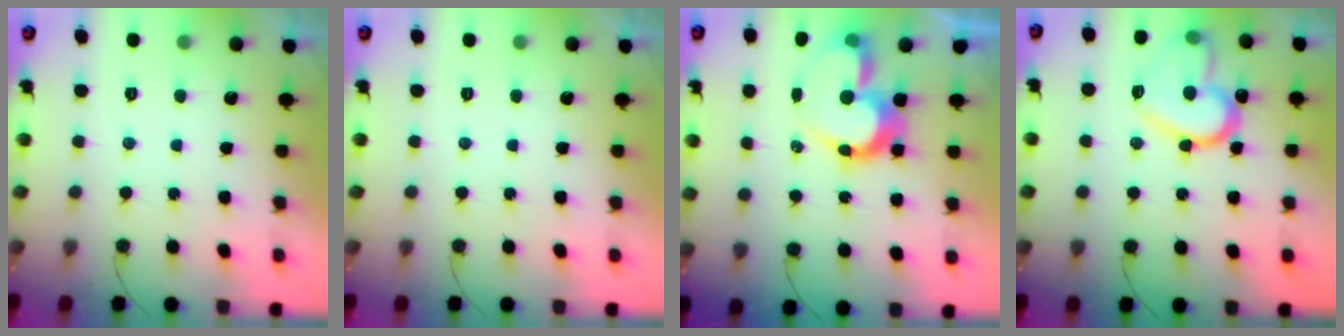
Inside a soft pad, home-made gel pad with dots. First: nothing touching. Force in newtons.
{"total": 0.0}
{"total": 12.2, "press": 12.1, "slide": 1.4}
{"total": 17.7, "press": 17.6, "slide": 1.2}